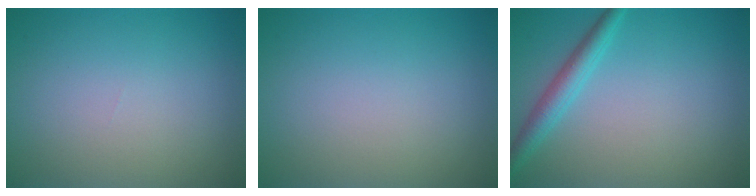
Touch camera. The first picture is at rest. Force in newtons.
{"total": 0.0}
{"total": 2.7, "press": 2.7, "slide": 0.1}